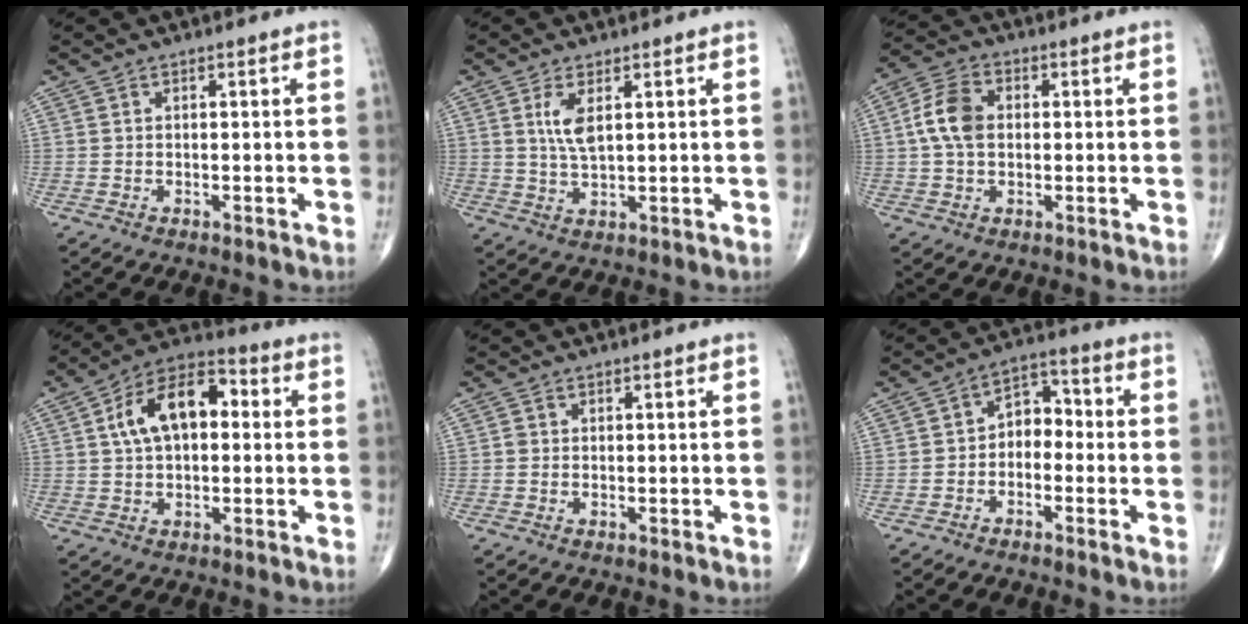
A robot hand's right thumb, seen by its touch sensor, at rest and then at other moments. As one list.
[{"total": 4.9, "force": [1.6, 1.8, 4.2], "torque": [-0.088, -0.008, 0.037]}, {"total": 8.0, "force": [0.6, 5.5, 5.8], "torque": [-0.112, 0.017, 0.006]}, {"total": 13.4, "force": [2.2, 7.8, 10.7], "torque": [-0.171, 0.032, 0.027]}, {"total": 0.7, "force": [-0.1, 0.6, 0.2], "torque": [0.000, 0.002, -0.001]}, {"total": 6.1, "force": [-1.4, 4.4, 4.1], "torque": [-0.039, 0.036, -0.039]}]